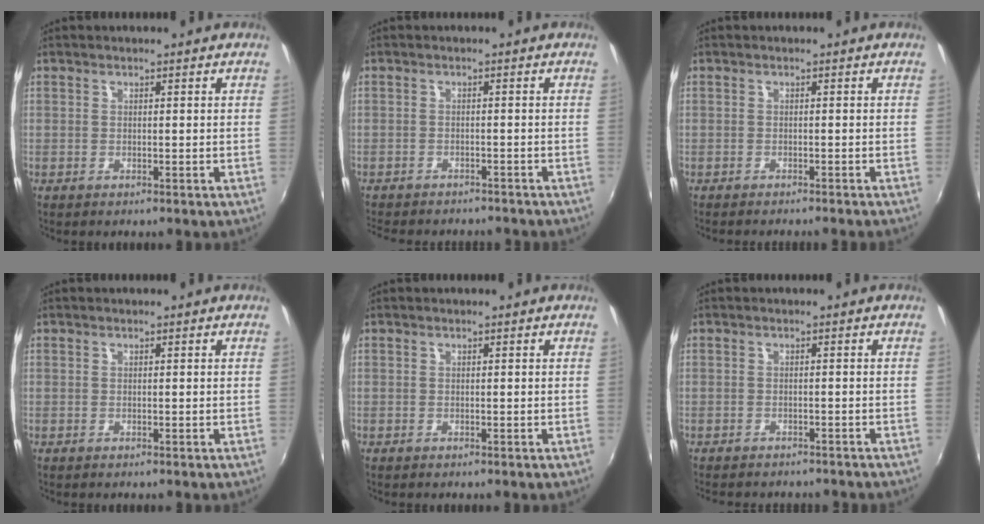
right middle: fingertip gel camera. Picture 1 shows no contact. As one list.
[{"total": 9.0, "force": [-8.1, 2.4, 3.3], "torque": [-0.080, -0.016, -0.115]}, {"total": 2.7, "force": [-2.5, -0.1, 1.1], "torque": [-0.030, -0.010, -0.039]}, {"total": 0.0}, {"total": 0.0}, {"total": 6.3, "force": [-5.6, 1.7, 2.3], "torque": [-0.054, -0.016, -0.077]}]